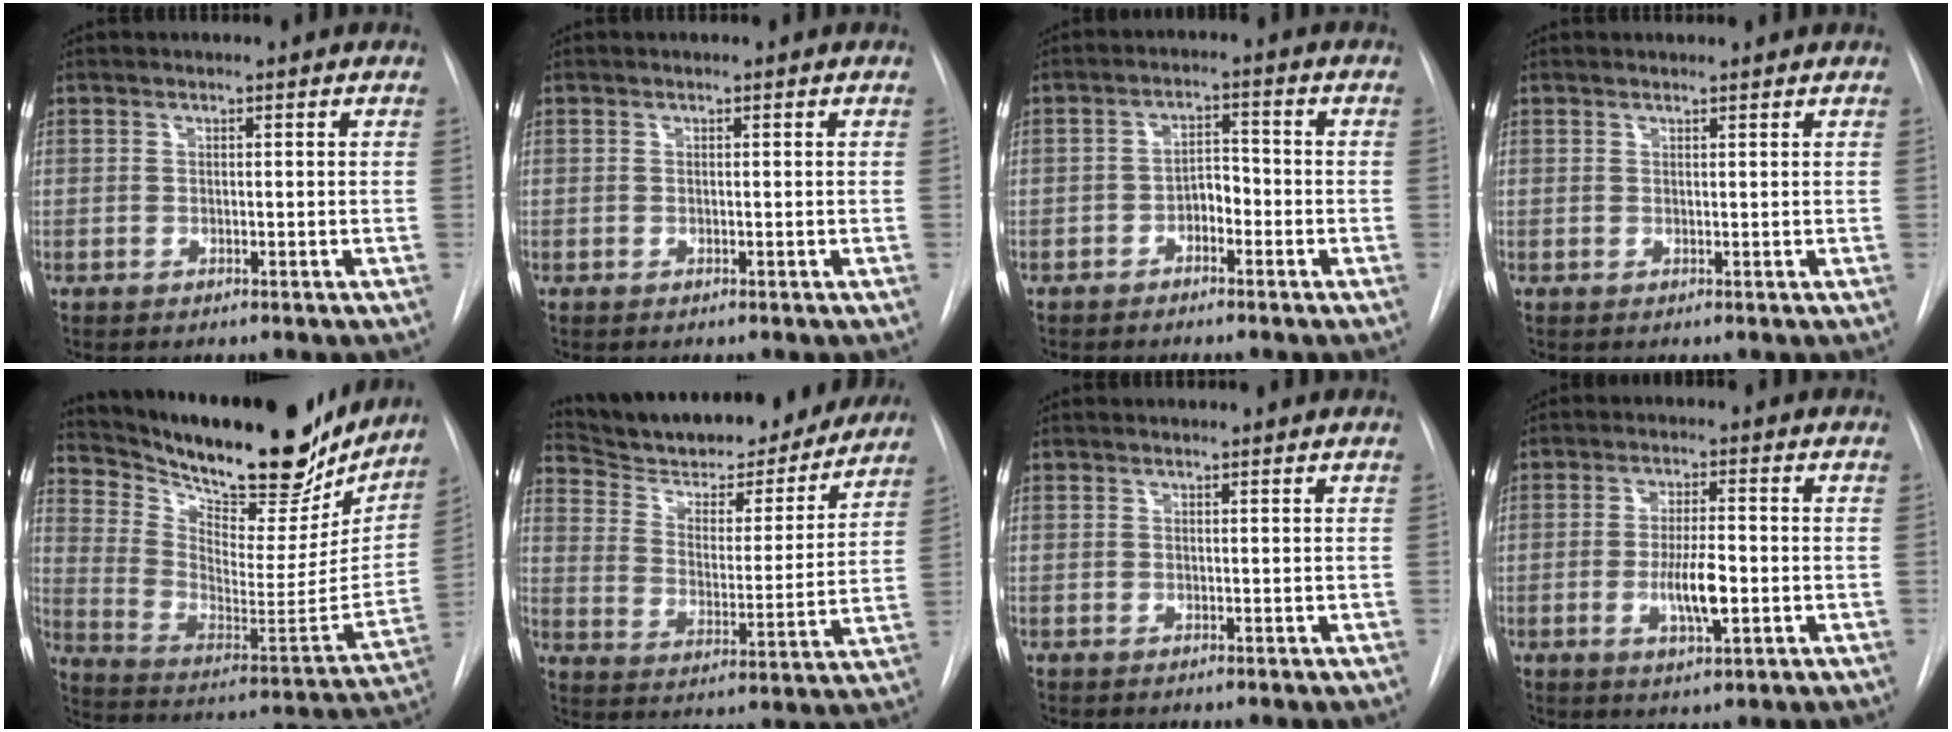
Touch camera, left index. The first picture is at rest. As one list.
[{"total": 0.0}, {"total": 3.1, "force": [-1.7, 1.7, 2.1], "torque": [-0.030, 0.010, -0.033]}, {"total": 2.0, "force": [2.0, 0.3, 0.3], "torque": [-0.012, 0.014, 0.026]}, {"total": 29.6, "force": [24.4, 8.5, 14.5], "torque": [-0.250, -0.025, 0.352]}, {"total": 23.2, "force": [21.1, 5.5, 7.8], "torque": [-0.123, -0.012, 0.300]}, {"total": 0.9, "force": [0.9, 0.1, 0.1], "torque": [-0.007, 0.011, 0.015]}, {"total": 6.1, "force": [-1.3, 1.3, 5.8], "torque": [-0.109, -0.008, -0.021]}]